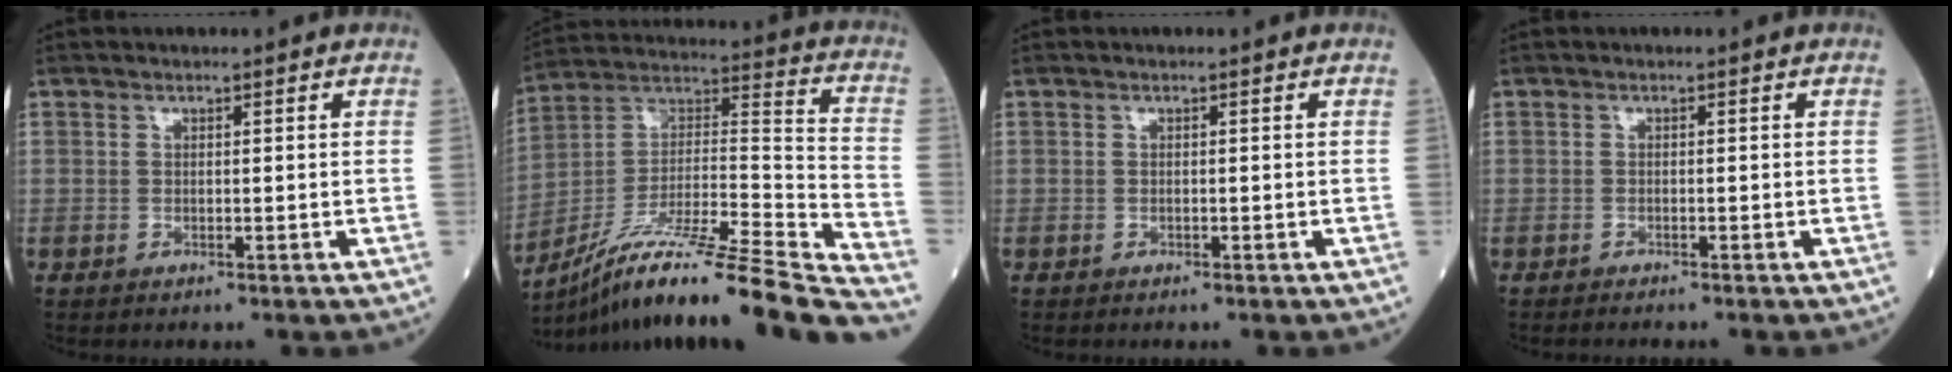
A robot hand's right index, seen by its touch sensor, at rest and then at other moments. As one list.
[{"total": 28.8, "force": [-23.7, -0.3, 16.4], "torque": [-0.217, -0.025, -0.386]}, {"total": 0.0}, {"total": 1.6, "force": [-1.4, -0.1, 0.7], "torque": [-0.015, -0.003, -0.018]}]